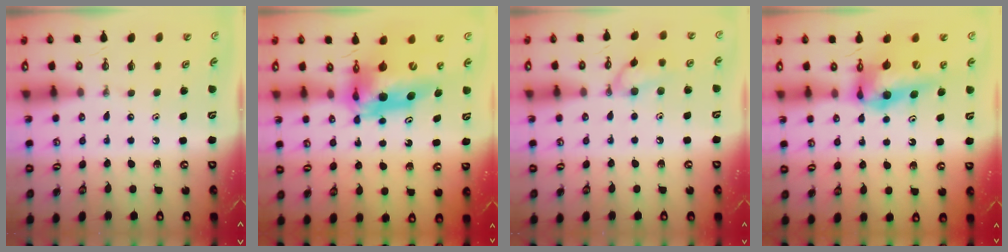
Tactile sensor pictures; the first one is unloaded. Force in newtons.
{"total": 14.3, "press": 14.3, "slide": 1.2}
{"total": 9.6, "press": 9.6, "slide": 0.1}
{"total": 14.0, "press": 13.0, "slide": 5.2}